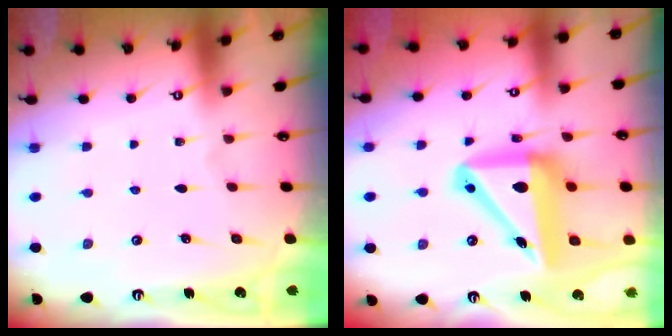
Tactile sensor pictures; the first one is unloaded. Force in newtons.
{"total": 16.4, "press": 16.0, "slide": 3.7}